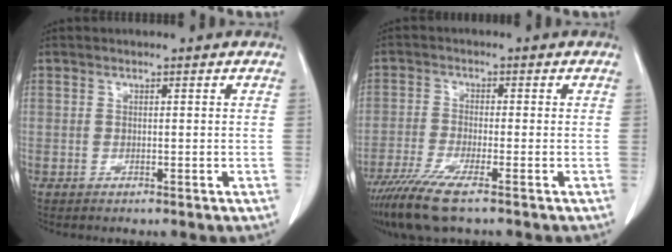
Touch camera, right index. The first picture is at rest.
{"total": 7.5, "force": [-5.4, 0.3, 5.2], "torque": [-0.100, -0.019, -0.098]}